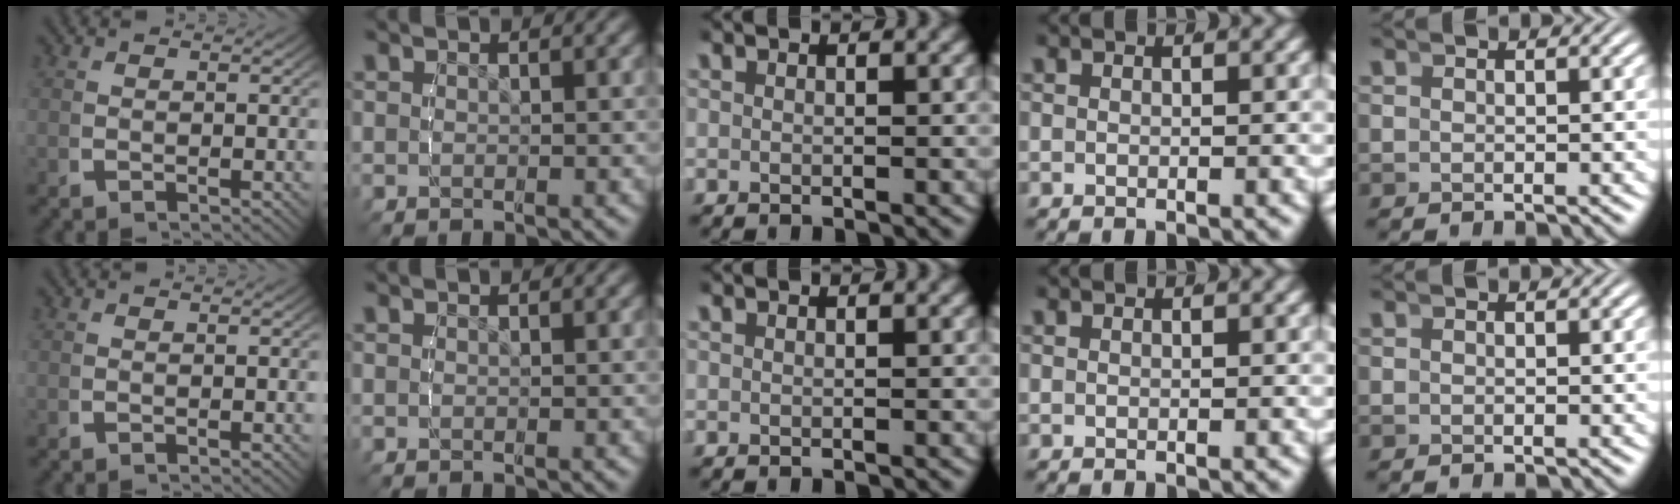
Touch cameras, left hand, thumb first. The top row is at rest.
{}